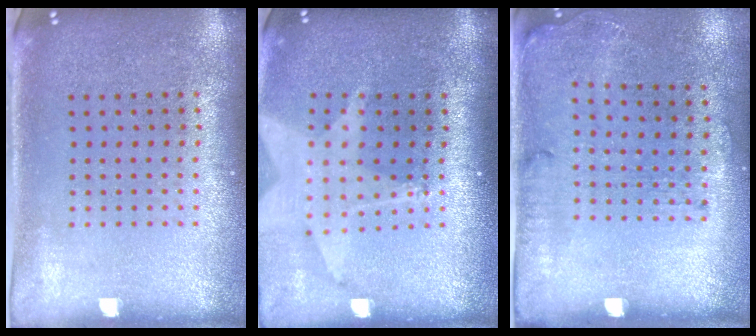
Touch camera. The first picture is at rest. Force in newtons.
{"total": 1.7, "press": 1.5, "slide": 0.9}
{"total": 1.7, "press": 1.2, "slide": 1.2}